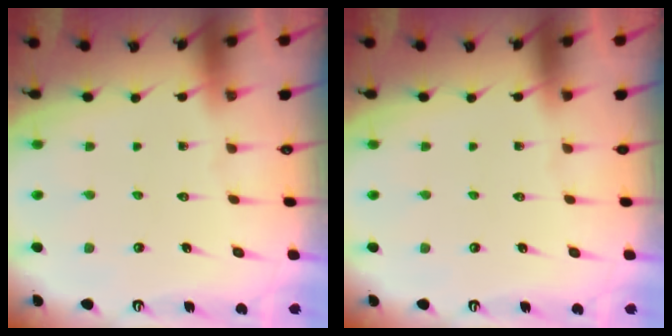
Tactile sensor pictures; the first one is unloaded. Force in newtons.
{"total": 0.0}